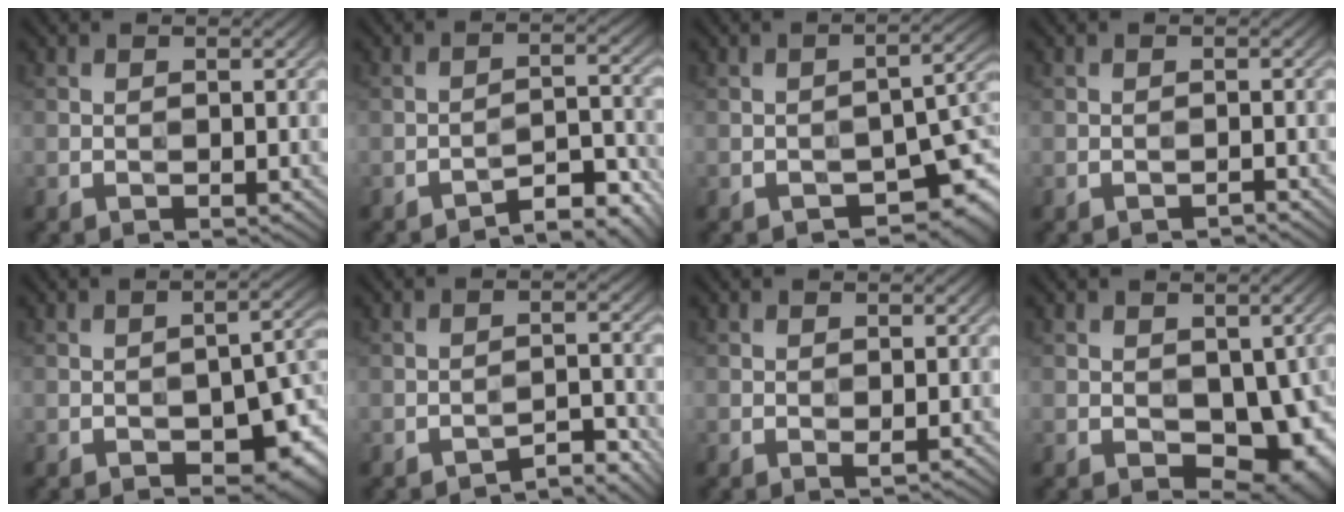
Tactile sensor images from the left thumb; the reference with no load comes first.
{"total": 6.3, "force": [-5.5, 0.9, 2.9], "torque": [-0.037, 0.015, -0.083]}
{"total": 7.7, "force": [-4.0, 3.7, 5.5], "torque": [-0.063, -0.012, -0.053]}
{"total": 0.7, "force": [-0.7, 0.0, 0.2], "torque": [-0.002, 0.004, -0.015]}
{"total": 9.1, "force": [-4.0, 4.1, 7.0], "torque": [-0.094, -0.009, -0.055]}
{"total": 3.5, "force": [-3.2, 0.3, 1.3], "torque": [-0.013, 0.013, -0.050]}
{"total": 0.5, "force": [0.0, 0.1, 0.5], "torque": [-0.011, -0.003, -0.002]}
{"total": 9.7, "force": [-1.8, 5.9, 7.5], "torque": [-0.098, -0.026, -0.018]}